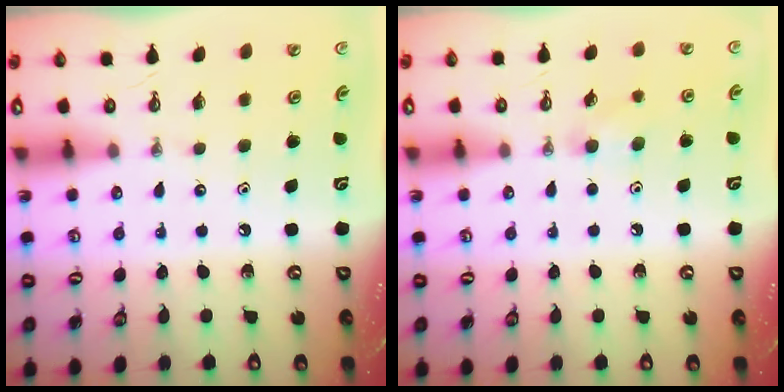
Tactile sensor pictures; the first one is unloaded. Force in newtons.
{"total": 5.2, "press": 4.9, "slide": 1.7}